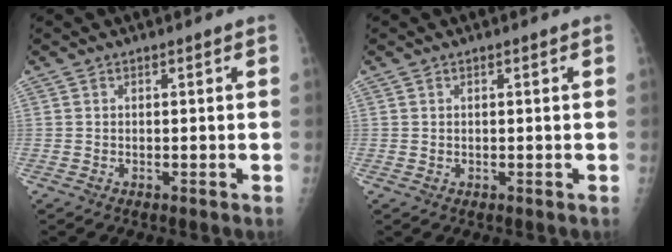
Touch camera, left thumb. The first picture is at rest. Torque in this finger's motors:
{"motor_torque": [-0.41, 0.07, 0.06, 0.01, 0.02]}